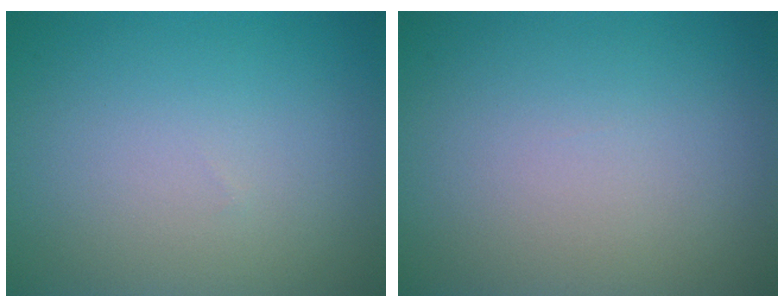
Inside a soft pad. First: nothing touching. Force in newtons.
{"total": 0.0}